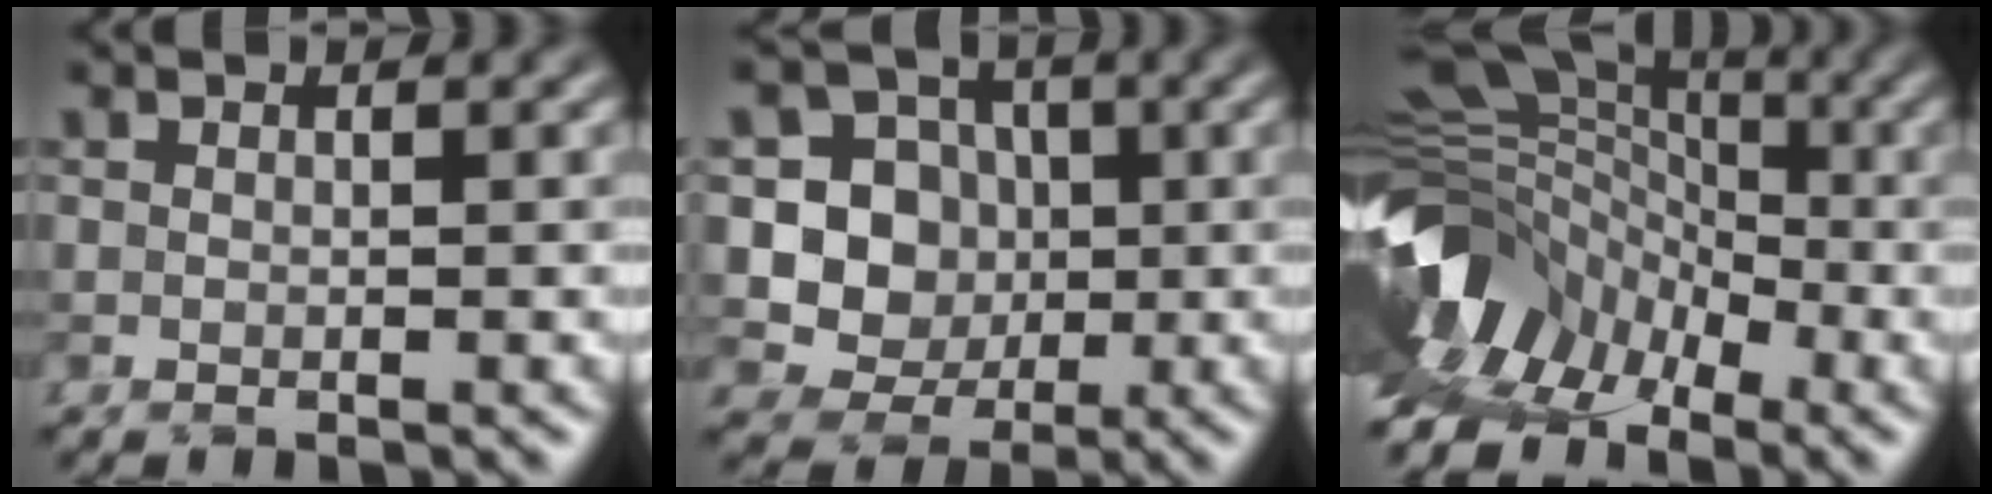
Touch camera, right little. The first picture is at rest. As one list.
[{"total": 7.5, "force": [0.4, 7.1, 2.4], "torque": [-0.041, 0.019, -0.008]}, {"total": 10.2, "force": [-4.7, 7.2, 5.4], "torque": [-0.092, 0.015, -0.088]}]